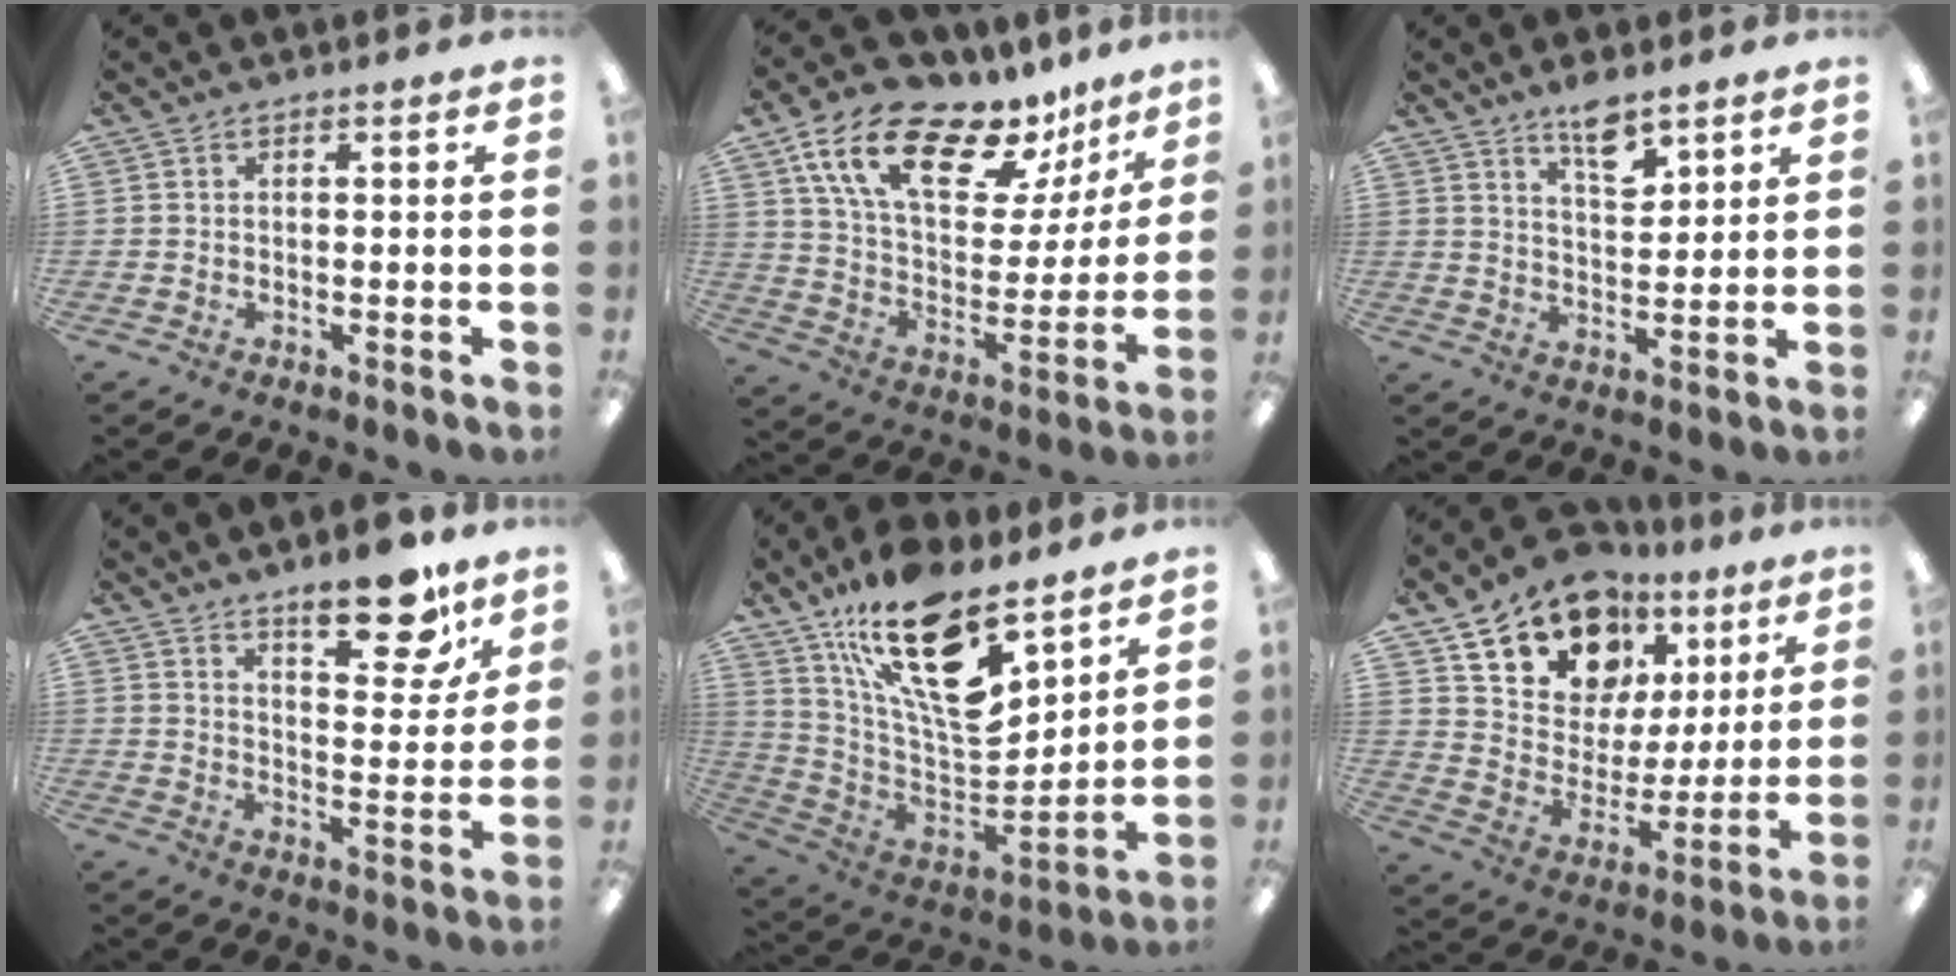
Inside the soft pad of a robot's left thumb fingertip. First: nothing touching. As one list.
[{"total": 21.8, "force": [14.5, 9.5, 13.3], "torque": [-0.227, -0.080, 0.253]}, {"total": 7.4, "force": [5.7, 2.8, 4.0], "torque": [-0.052, -0.039, 0.095]}, {"total": 13.1, "force": [9.5, 4.7, 7.7], "torque": [-0.085, -0.064, 0.157]}, {"total": 22.1, "force": [13.7, 8.7, 15.1], "torque": [-0.270, -0.091, 0.237]}, {"total": 17.4, "force": [11.1, 11.5, 6.8], "torque": [-0.128, -0.058, 0.208]}]